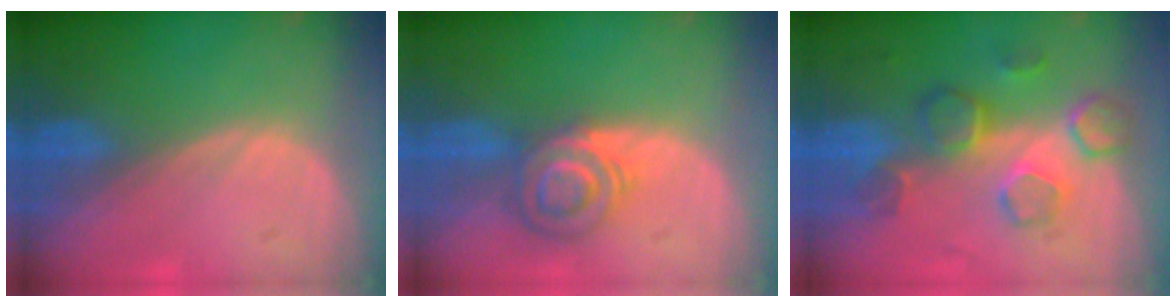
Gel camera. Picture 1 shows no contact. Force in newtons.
{"total": 5.9, "press": 5.8, "slide": 0.8}
{"total": 8.6, "press": 7.6, "slide": 4.0}